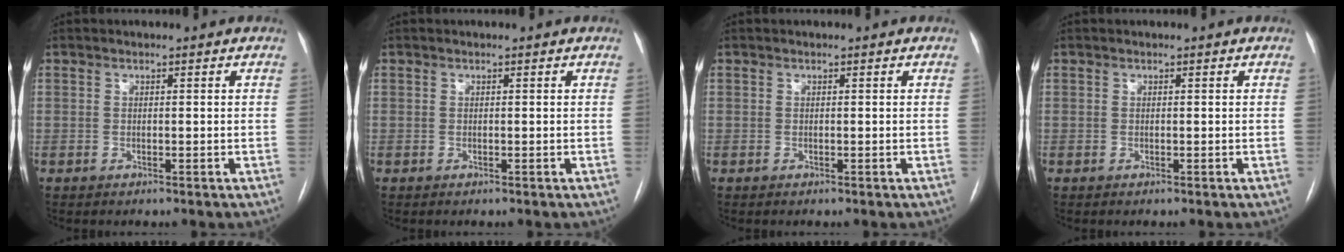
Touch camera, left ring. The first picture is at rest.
{"total": 0.0}
{"total": 0.0}
{"total": 0.0}